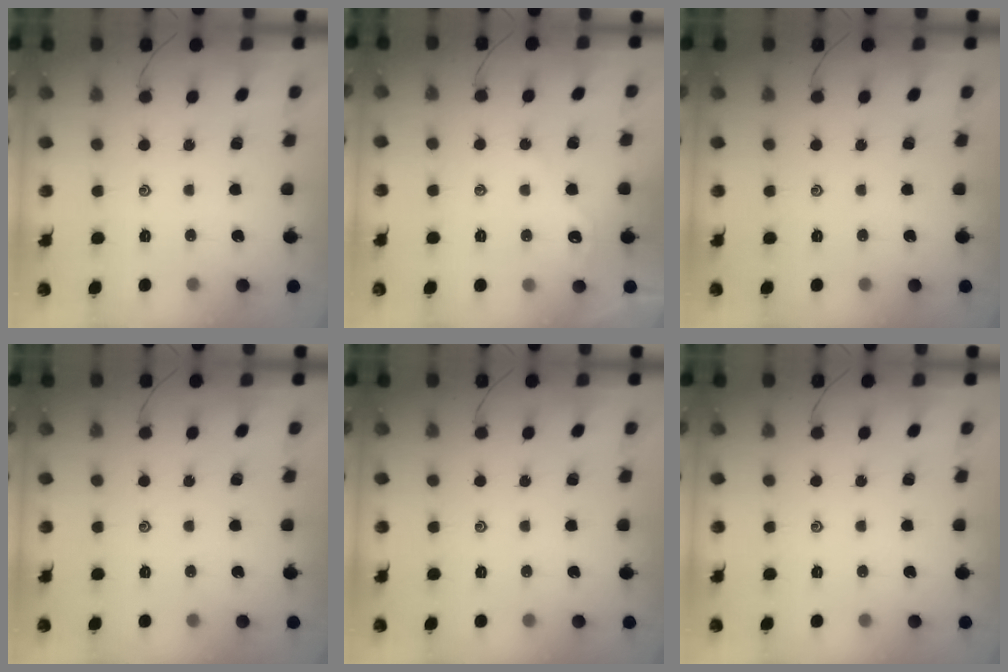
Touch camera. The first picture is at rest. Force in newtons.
{"total": 1.9, "press": 1.8, "slide": 0.3}
{"total": 0.0}
{"total": 0.0}
{"total": 0.0}
{"total": 0.0}